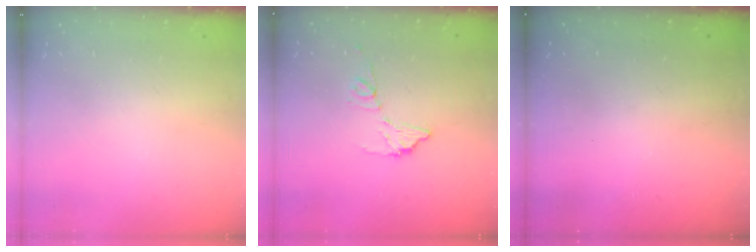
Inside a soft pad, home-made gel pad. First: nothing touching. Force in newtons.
{"total": 8.6, "press": 8.6, "slide": 0.2}
{"total": 3.3, "press": 3.3, "slide": 0.3}